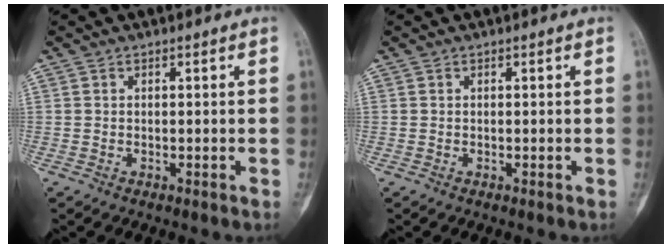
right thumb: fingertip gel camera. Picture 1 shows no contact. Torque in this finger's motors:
{"motor_torque": [-0.09, 0.26, 0.06, 0.06, 0.01]}